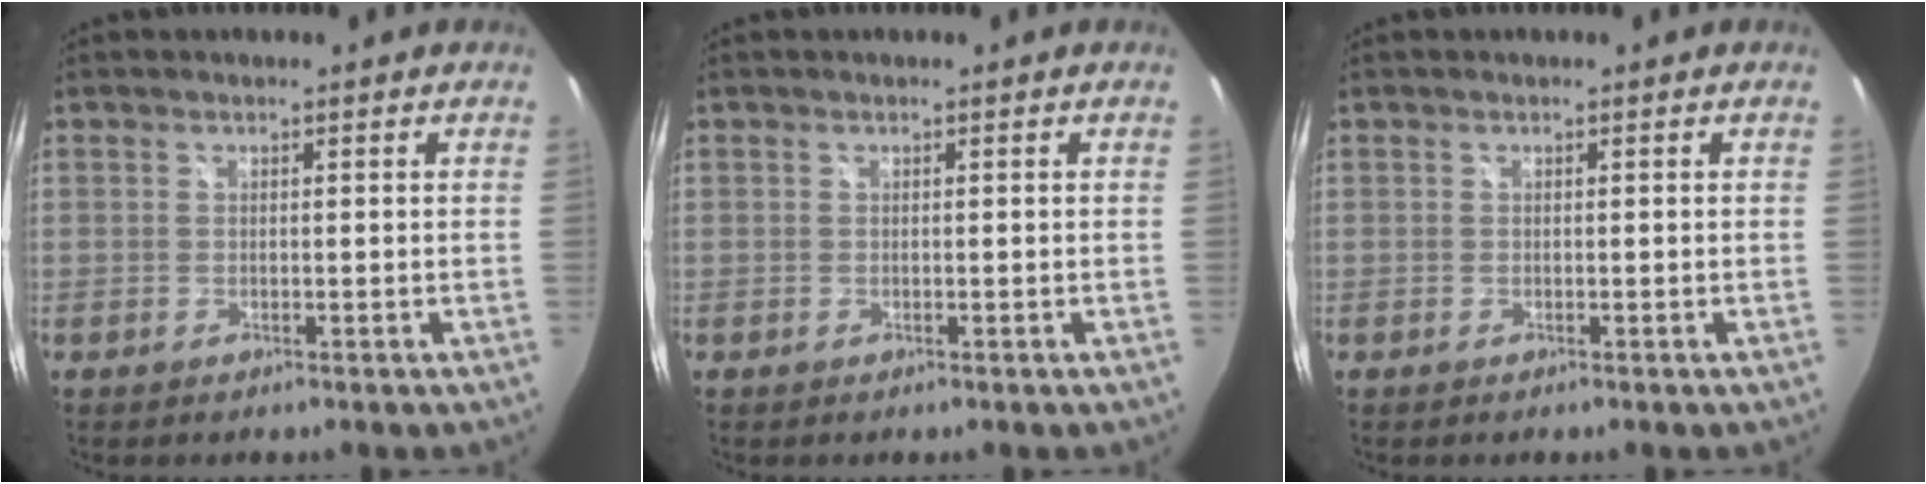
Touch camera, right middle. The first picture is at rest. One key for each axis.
{"total": 0.0}
{"total": 0.0}